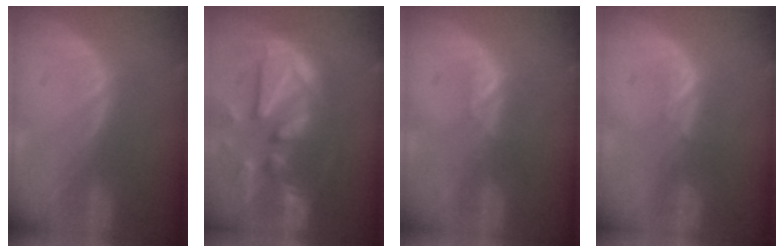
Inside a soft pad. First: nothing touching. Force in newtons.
{"total": 13.0, "press": 11.3, "slide": 6.4}
{"total": 1.5, "press": 1.4, "slide": 0.2}
{"total": 1.7, "press": 1.5, "slide": 0.8}